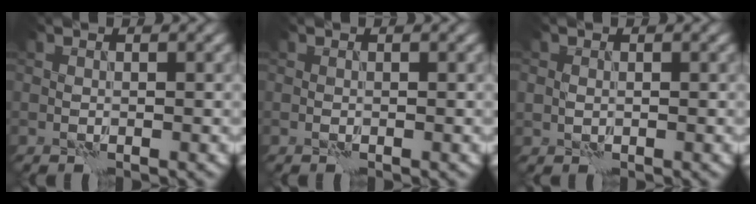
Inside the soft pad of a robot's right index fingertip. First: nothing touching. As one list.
[{"total": 0.0}, {"total": 0.7, "force": [0.2, 0.6, 0.1], "torque": [-0.001, -0.001, 0.002]}]